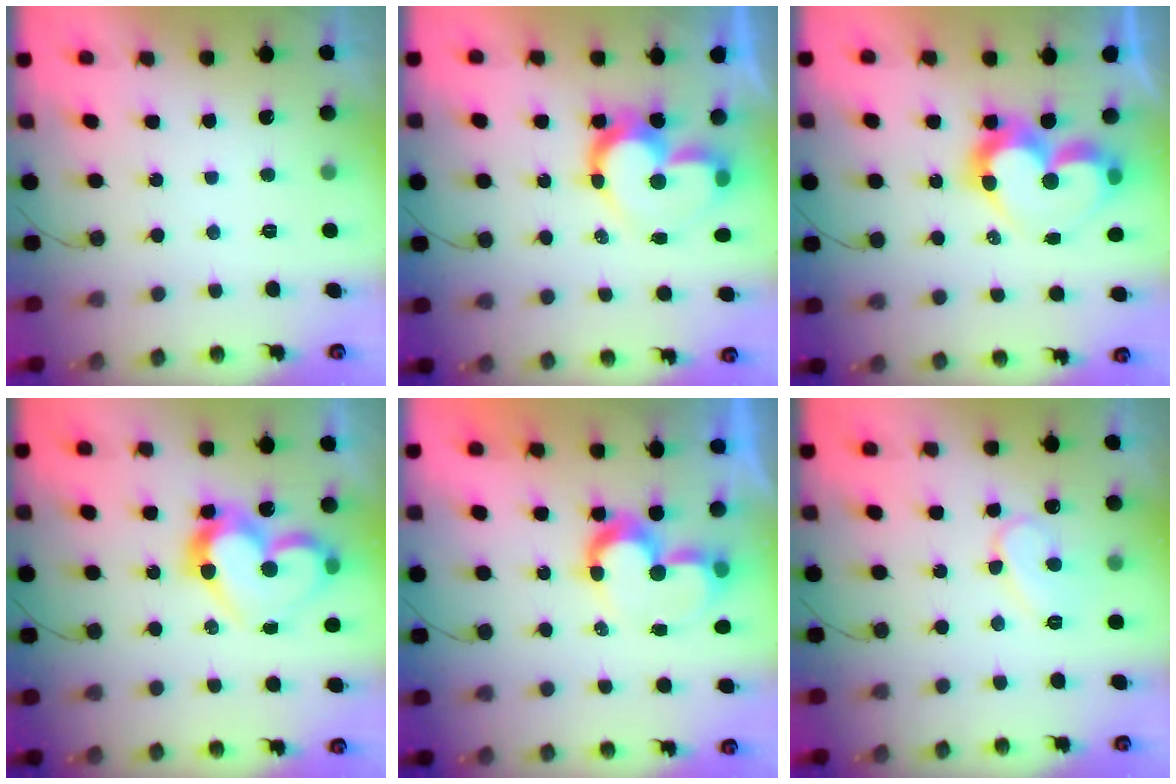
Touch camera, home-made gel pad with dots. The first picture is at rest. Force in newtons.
{"total": 12.0, "press": 11.9, "slide": 1.6}
{"total": 12.2, "press": 12.1, "slide": 1.6}
{"total": 16.1, "press": 15.9, "slide": 2.4}
{"total": 10.3, "press": 10.3, "slide": 0.6}
{"total": 8.0, "press": 8.0, "slide": 0.8}